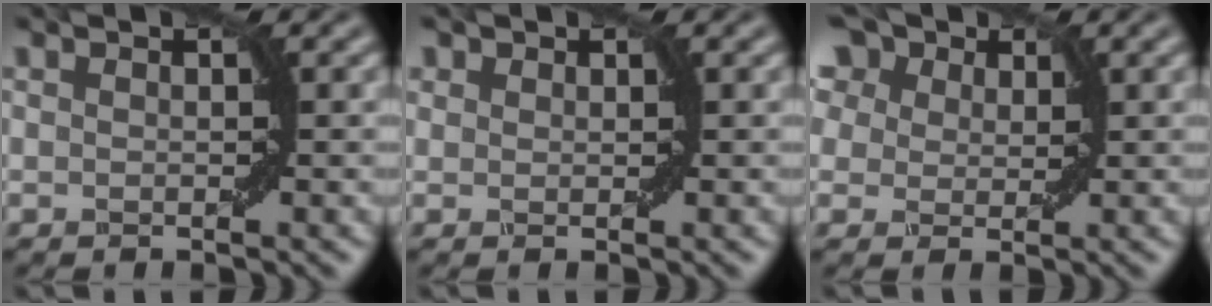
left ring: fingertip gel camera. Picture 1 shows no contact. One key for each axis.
{"total": 1.0, "fx": 0.6, "fy": 0.7, "fz": 0.1, "tx": 0.000, "ty": 0.001, "tz": 0.009}
{"total": 12.6, "fx": 7.2, "fy": 7.9, "fz": 6.8, "tx": -0.139, "ty": 0.054, "tz": 0.093}